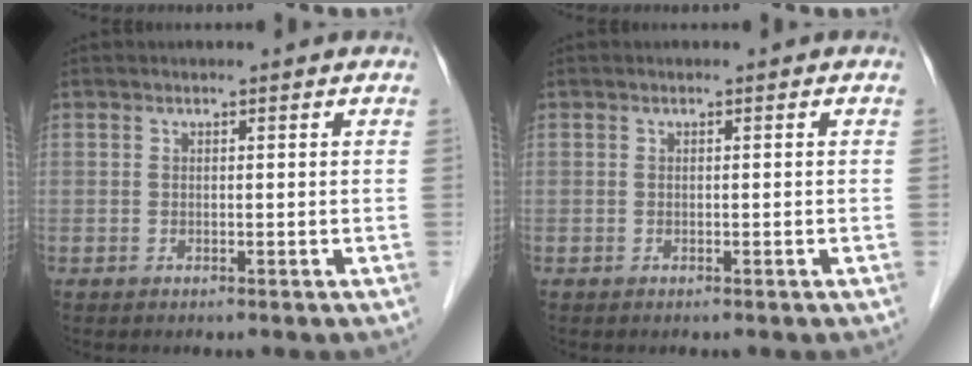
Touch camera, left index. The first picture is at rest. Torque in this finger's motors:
{"motor_torque": [-0.08, 0.08, 0.00, 0.00]}